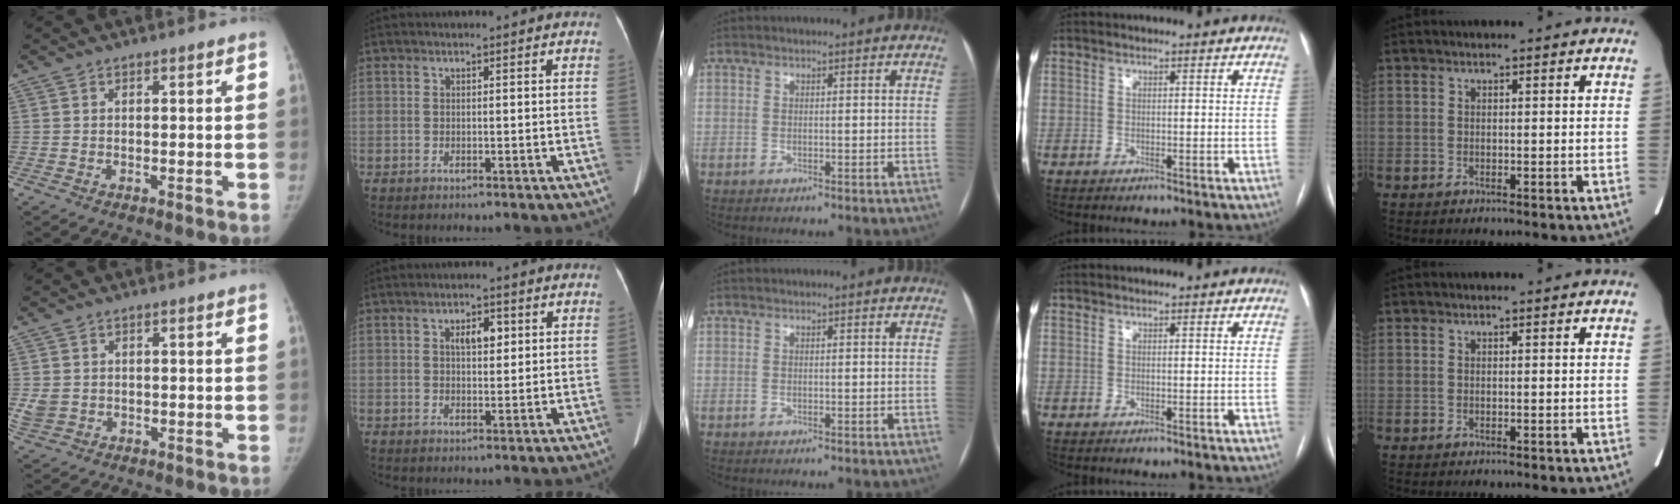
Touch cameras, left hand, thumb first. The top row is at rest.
{"thumb": {"total": 2.9, "force": [0.0, 2.5, 1.3], "torque": [-0.026, 0.002, 0.005]}, "index": {"total": 3.5, "force": [1.2, 1.5, 2.9], "torque": [-0.052, 0.006, 0.020]}}